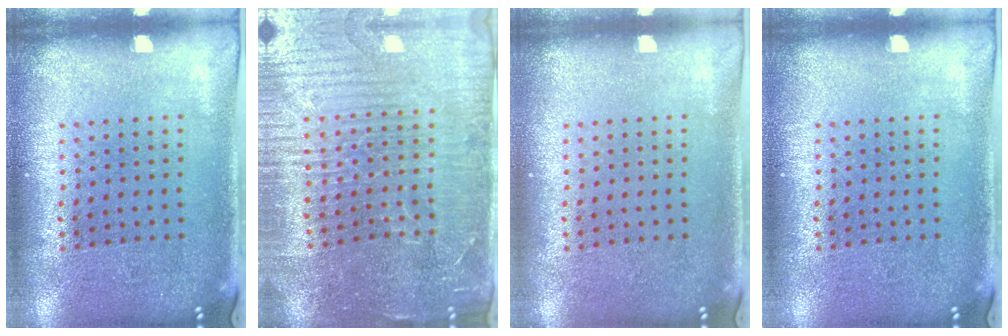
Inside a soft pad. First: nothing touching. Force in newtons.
{"total": 4.3, "press": 4.1, "slide": 1.5}
{"total": 0.0}
{"total": 0.0}